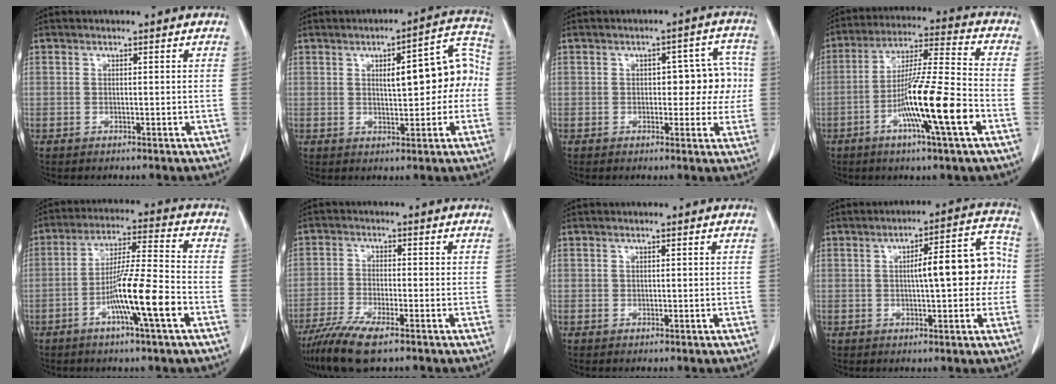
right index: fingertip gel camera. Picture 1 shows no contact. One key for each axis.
{"total": 10.8, "fx": 0.7, "fy": 3.7, "fz": 10.1, "tx": -0.125, "ty": 0.041, "tz": 0.013}
{"total": 6.8, "fx": 0.0, "fy": 3.5, "fz": 5.8, "tx": -0.058, "ty": 0.031, "tz": 0.003}
{"total": 15.0, "fx": -5.4, "fy": -0.1, "fz": 14.0, "tx": -0.249, "ty": -0.008, "tz": -0.099}
{"total": 11.5, "fx": -4.5, "fy": -0.2, "fz": 10.6, "tx": -0.192, "ty": -0.002, "tz": -0.082}
{"total": 7.9, "fx": -5.6, "fy": 1.1, "fz": 5.4, "tx": -0.102, "ty": -0.022, "tz": -0.100}
{"total": 0.0}
{"total": 10.8, "fx": 0.5, "fy": 2.8, "fz": 10.4, "tx": -0.139, "ty": 0.037, "tz": 0.009}